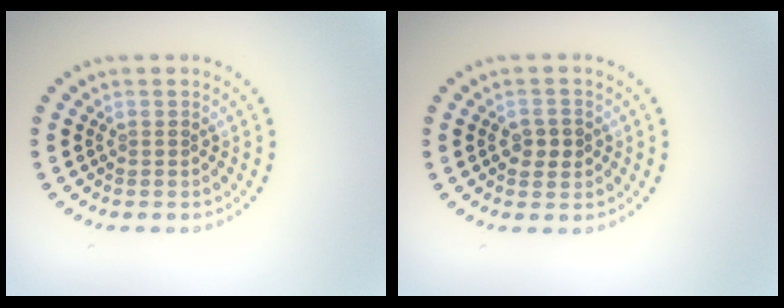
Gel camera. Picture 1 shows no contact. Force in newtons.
{"total": 1.9, "press": 1.9, "slide": 0.2}